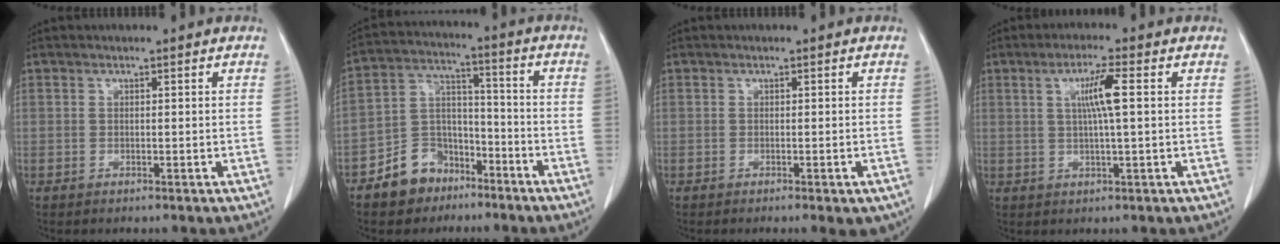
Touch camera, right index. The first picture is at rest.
{"total": 9.5, "force": [-6.2, 6.6, 2.7], "torque": [-0.056, 0.026, -0.106]}
{"total": 2.6, "force": [-1.5, 0.6, 2.0], "torque": [-0.017, -0.006, -0.016]}
{"total": 5.3, "force": [1.1, -0.3, 5.2], "torque": [-0.094, 0.001, 0.020]}